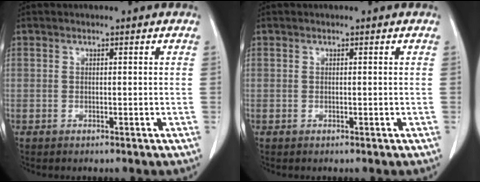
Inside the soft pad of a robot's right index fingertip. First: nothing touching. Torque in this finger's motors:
{"motor_torque": [-0.03, 0.02, 0.00, 0.00]}